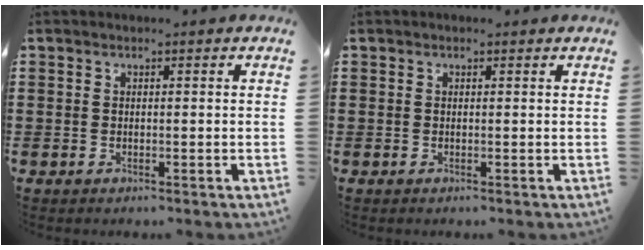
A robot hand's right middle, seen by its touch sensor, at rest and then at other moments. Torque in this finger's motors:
{"motor_torque": [1.20, -0.50, 0.26, 0.04]}